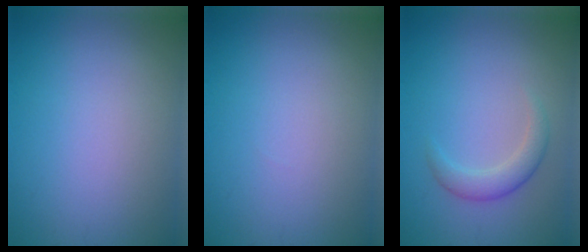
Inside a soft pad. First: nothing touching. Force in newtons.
{"total": 0.0}
{"total": 2.2, "press": 2.2, "slide": 0.1}